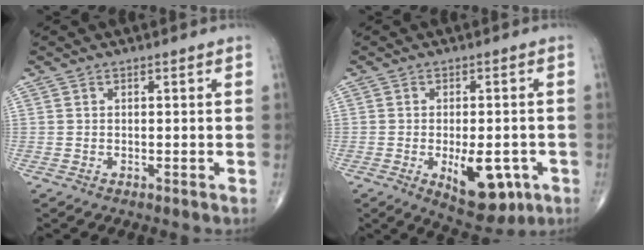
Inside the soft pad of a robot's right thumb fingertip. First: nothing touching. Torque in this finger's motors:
{"motor_torque": [1.69, 1.26, 1.18, 0.14, 0.24]}